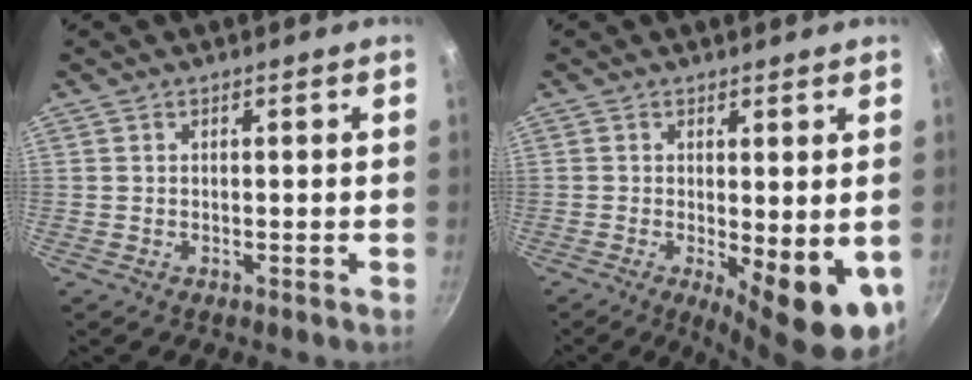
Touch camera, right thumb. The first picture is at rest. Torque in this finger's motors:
{"motor_torque": [-0.19, 1.02, 0.24, -0.11, 0.12]}